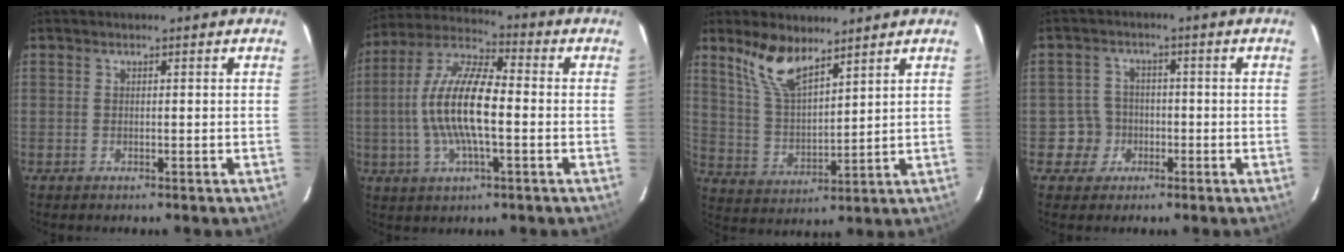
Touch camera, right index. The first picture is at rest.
{"total": 14.1, "force": [-1.5, 4.2, 13.4], "torque": [-0.267, 0.008, -0.035]}
{"total": 9.7, "force": [7.1, 3.4, 5.7], "torque": [-0.114, 0.007, 0.149]}
{"total": 4.5, "force": [-1.5, 4.2, -0.3], "torque": [0.006, 0.022, -0.025]}